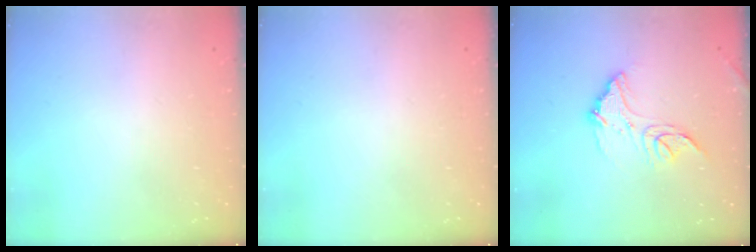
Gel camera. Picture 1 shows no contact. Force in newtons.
{"total": 0.0}
{"total": 13.5, "press": 13.4, "slide": 1.1}